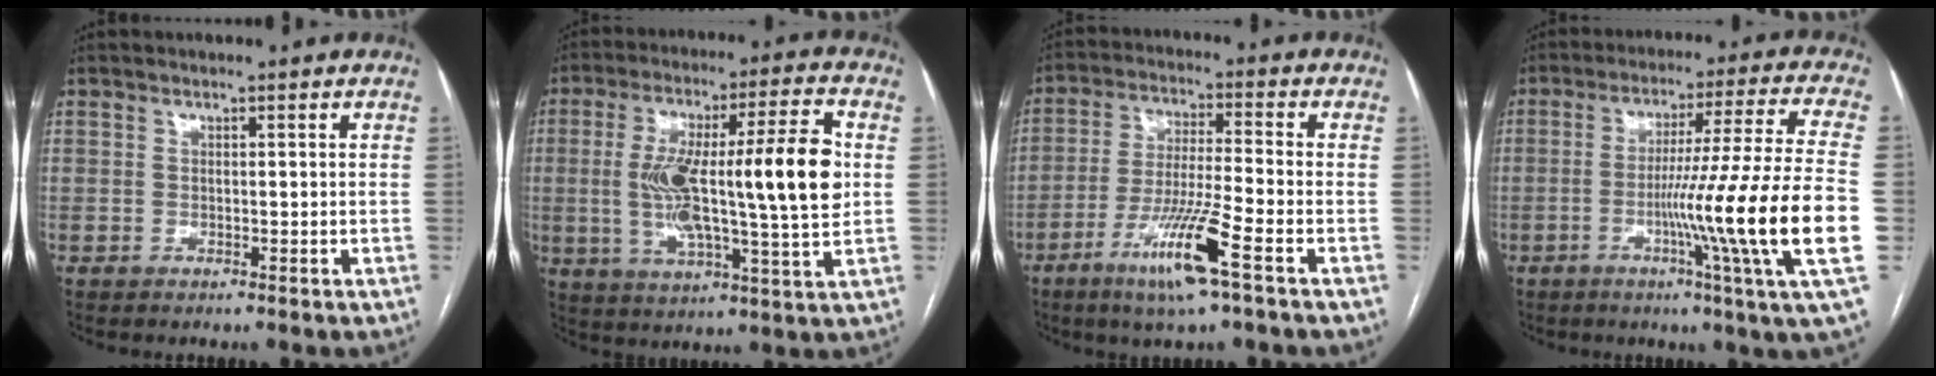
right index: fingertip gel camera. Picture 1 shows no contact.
{"total": 19.8, "force": [1.2, 2.2, 19.6], "torque": [-0.329, 0.018, 0.014]}
{"total": 11.2, "force": [-5.8, -0.5, 9.6], "torque": [-0.188, -0.021, -0.109]}
{"total": 19.4, "force": [-4.6, -2.9, 18.6], "torque": [-0.267, -0.011, -0.080]}